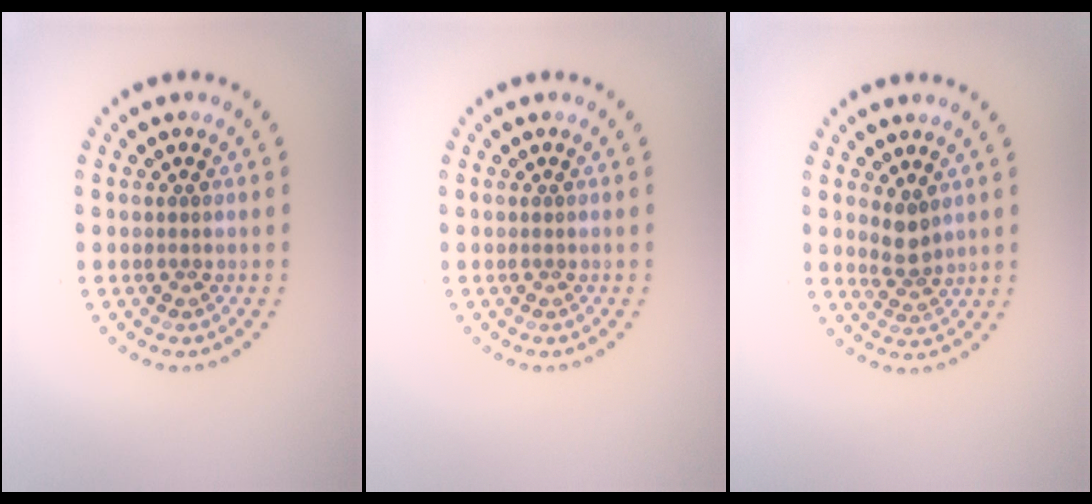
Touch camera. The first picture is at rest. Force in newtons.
{"total": 0.0}
{"total": 2.1, "press": 1.7, "slide": 1.2}